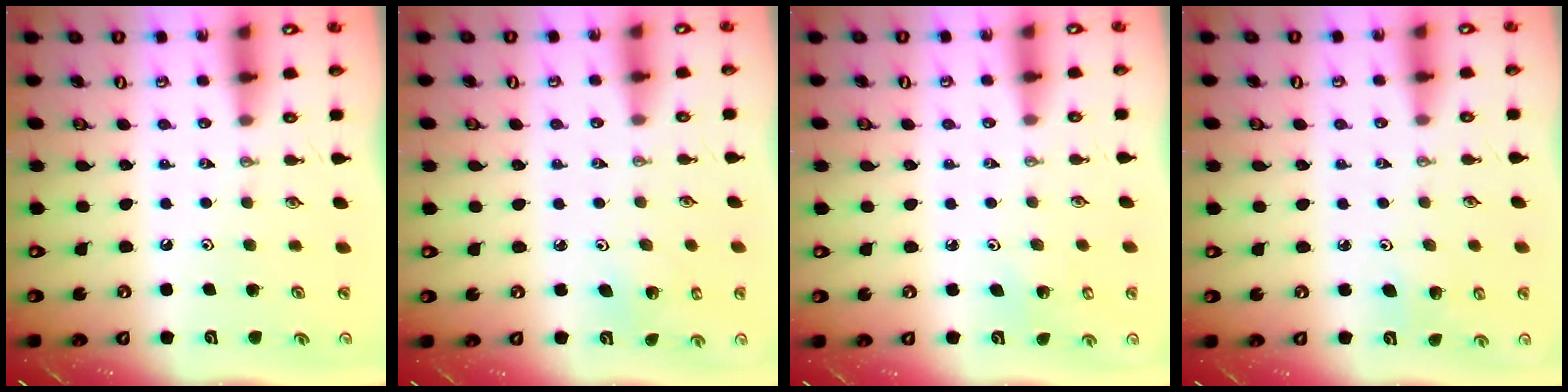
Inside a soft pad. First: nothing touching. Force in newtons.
{"total": 2.3, "press": 2.3, "slide": 0.2}
{"total": 2.8, "press": 2.8, "slide": 0.3}
{"total": 4.2, "press": 4.1, "slide": 0.8}